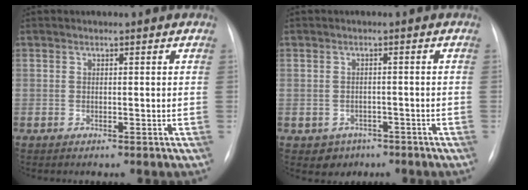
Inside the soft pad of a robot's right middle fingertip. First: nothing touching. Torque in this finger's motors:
{"motor_torque": [0.31, -0.31, 0.02, 0.00]}